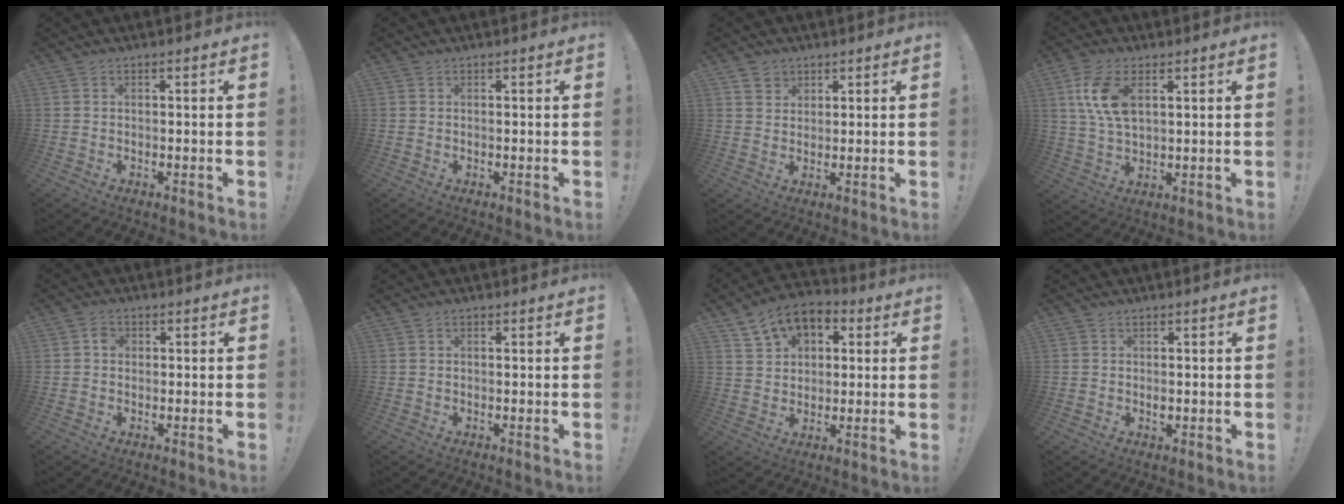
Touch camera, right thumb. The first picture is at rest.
{"total": 0.0}
{"total": 3.5, "force": [2.3, 2.6, 0.4], "torque": [0.002, -0.014, 0.042]}
{"total": 10.6, "force": [3.7, 5.5, 8.2], "torque": [-0.167, -0.004, 0.067]}
{"total": 2.4, "force": [-0.1, 2.0, 1.4], "torque": [-0.015, 0.005, -0.006]}
{"total": 0.6, "force": [0.0, 0.6, 0.3], "torque": [0.001, 0.000, -0.001]}
{"total": 10.1, "force": [5.4, 7.2, 4.5], "torque": [-0.073, -0.025, 0.106]}
{"total": 2.9, "force": [0.6, 2.8, 0.5], "torque": [-0.001, -0.008, 0.010]}